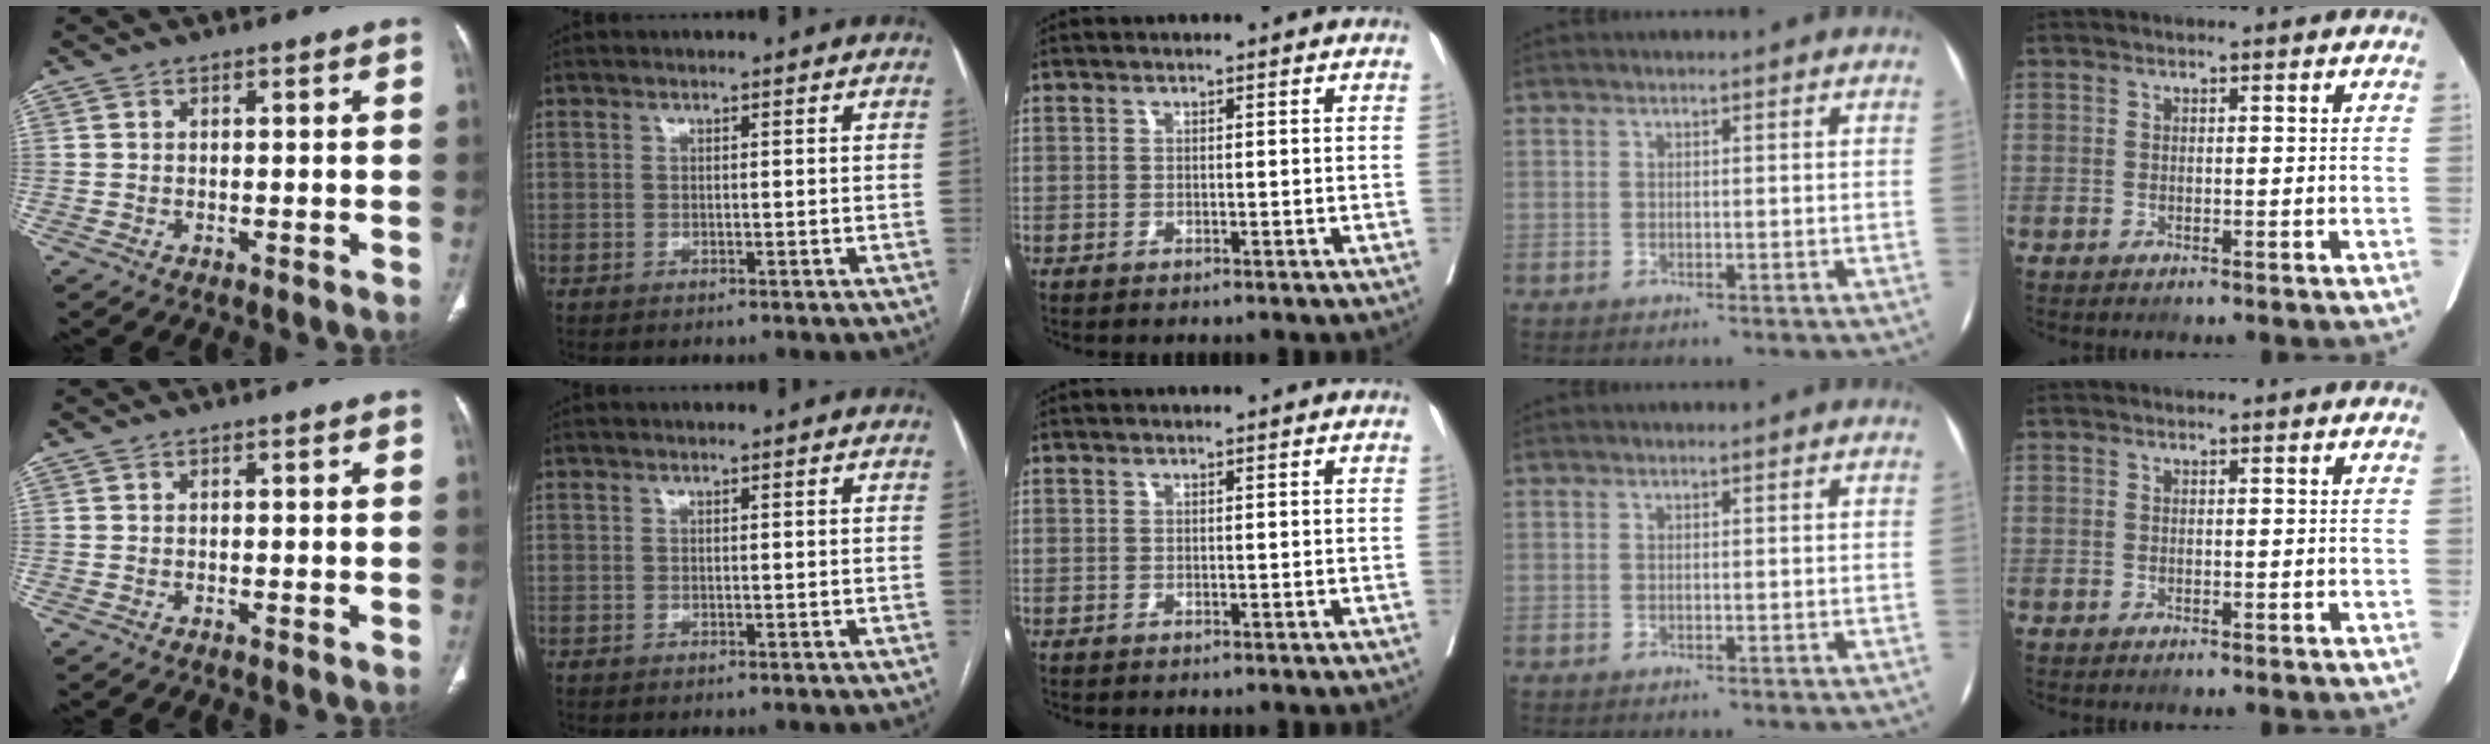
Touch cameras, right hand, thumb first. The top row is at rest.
{}